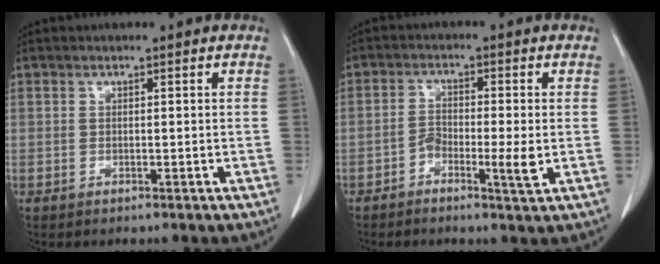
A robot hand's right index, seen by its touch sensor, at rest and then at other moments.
{"total": 4.5, "force": [-1.5, 0.9, 4.1], "torque": [-0.072, 0.000, -0.028]}